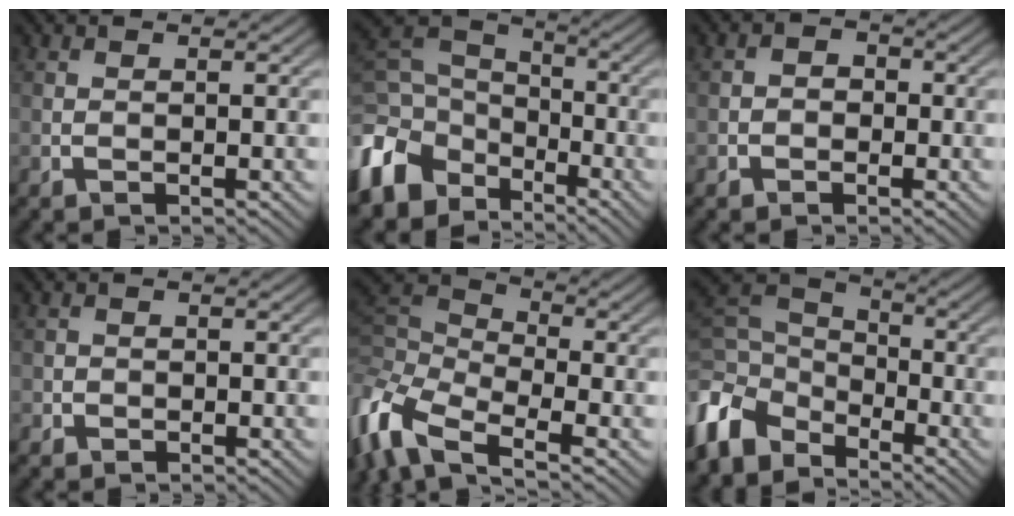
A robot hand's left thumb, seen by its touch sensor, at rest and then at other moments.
{"total": 12.6, "force": [-6.0, 9.0, 6.4], "torque": [-0.182, -0.016, -0.127]}
{"total": 2.2, "force": [-0.8, 2.0, 0.7], "torque": [0.001, 0.003, -0.023]}
{"total": 1.2, "force": [-0.4, 1.1, 0.1], "torque": [0.006, -0.004, -0.011]}
{"total": 10.0, "force": [-5.0, 4.5, 7.5], "torque": [-0.171, 0.000, -0.119]}
{"total": 10.3, "force": [-5.4, 6.8, 5.6], "torque": [-0.147, -0.005, -0.124]}